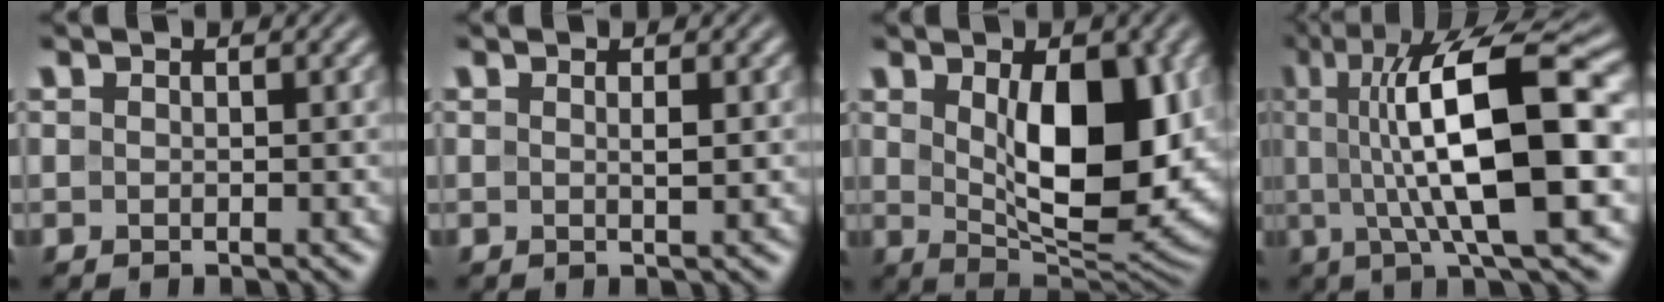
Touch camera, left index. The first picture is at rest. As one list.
[{"total": 0.9, "force": [0.2, 0.1, 0.9], "torque": [-0.012, 0.003, 0.001]}, {"total": 11.2, "force": [1.3, 5.5, 9.6], "torque": [-0.140, -0.016, 0.036]}, {"total": 13.2, "force": [1.2, 3.5, 12.7], "torque": [-0.200, 0.009, 0.019]}]